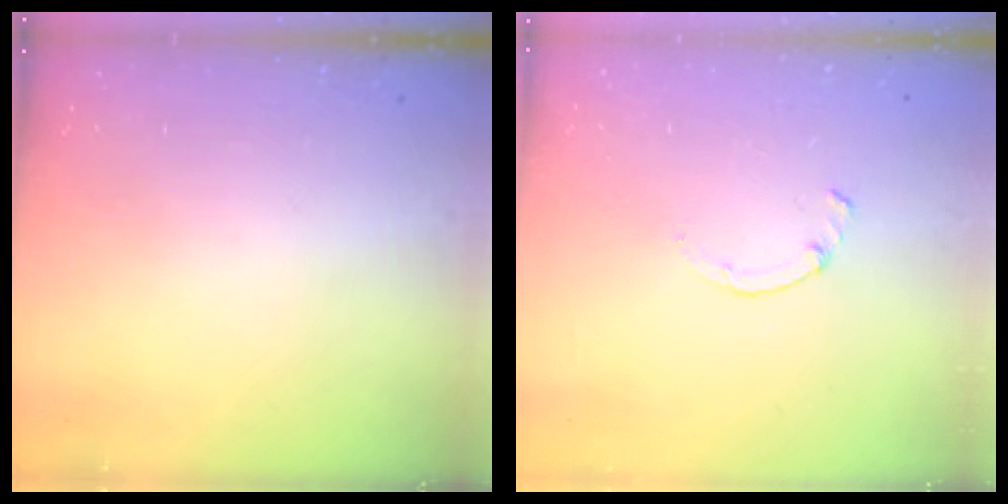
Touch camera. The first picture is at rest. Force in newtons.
{"total": 0.9, "press": 0.8, "slide": 0.3}